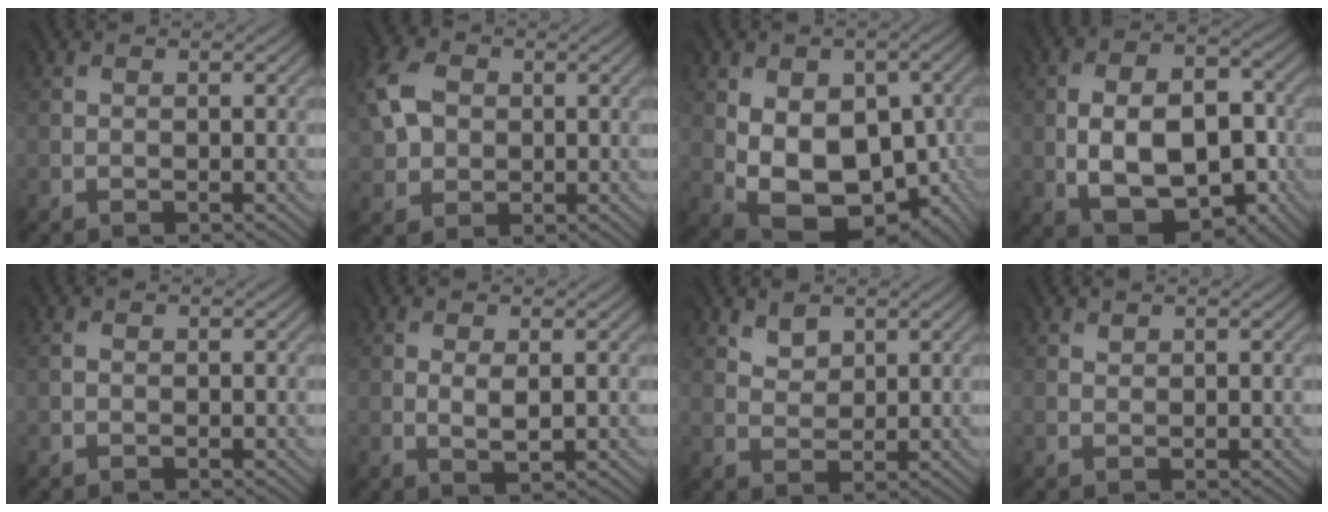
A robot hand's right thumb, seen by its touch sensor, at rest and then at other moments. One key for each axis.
{"total": 6.1, "fx": 1.3, "fy": 5.0, "fz": 3.3, "tx": -0.107, "ty": 0.011, "tz": 0.021}
{"total": 13.3, "fx": -1.7, "fy": 9.0, "fz": 9.6, "tx": -0.167, "ty": -0.030, "tz": -0.014}
{"total": 11.9, "fx": -2.3, "fy": 7.5, "fz": 8.9, "tx": -0.163, "ty": -0.012, "tz": -0.034}
{"total": 0.0}
{"total": 1.9, "fx": 0.4, "fy": 0.8, "fz": 1.7, "tx": -0.038, "ty": -0.005, "tz": 0.014}
{"total": 2.6, "fx": 2.1, "fy": 1.4, "fz": 0.7, "tx": -0.017, "ty": -0.003, "tz": 0.044}
{"total": 0.6, "fx": 0.5, "fy": 0.2, "fz": -0.1, "tx": 0.002, "ty": -0.002, "tz": 0.011}